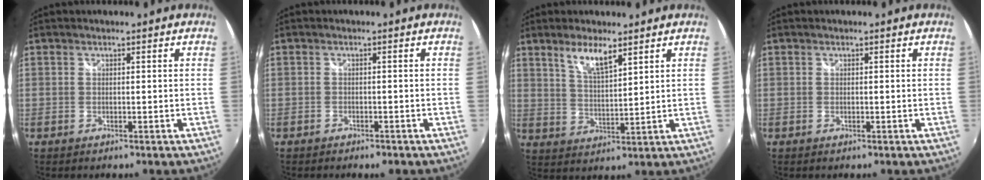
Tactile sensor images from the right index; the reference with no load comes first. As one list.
[{"total": 2.3, "force": [-1.8, 1.0, 0.8], "torque": [-0.023, -0.009, -0.028]}, {"total": 6.1, "force": [4.1, 1.3, 4.4], "torque": [-0.083, -0.002, 0.080]}, {"total": 0.0}]